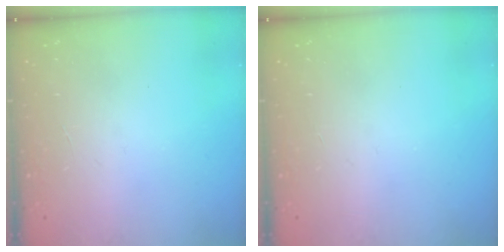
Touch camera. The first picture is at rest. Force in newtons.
{"total": 0.0}